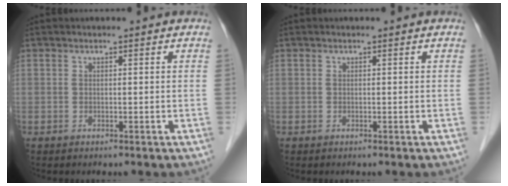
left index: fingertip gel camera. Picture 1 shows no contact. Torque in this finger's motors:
{"motor_torque": [-0.03, 0.01, 0.00, -0.01]}